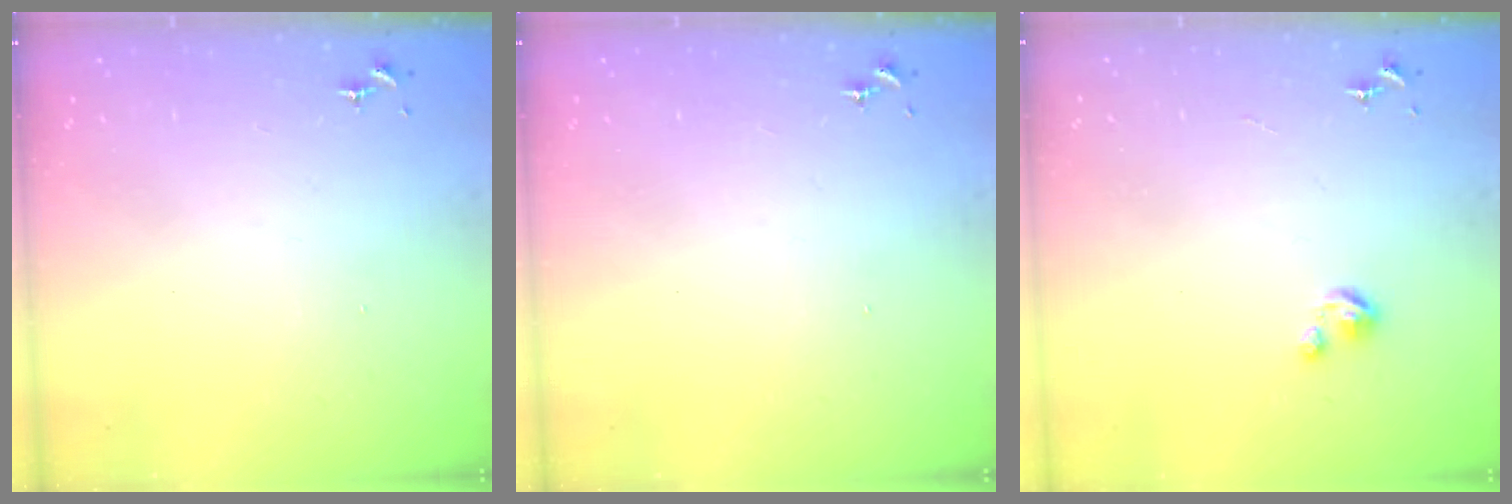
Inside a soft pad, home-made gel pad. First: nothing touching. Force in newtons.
{"total": 0.0}
{"total": 3.7, "press": 3.6, "slide": 0.4}